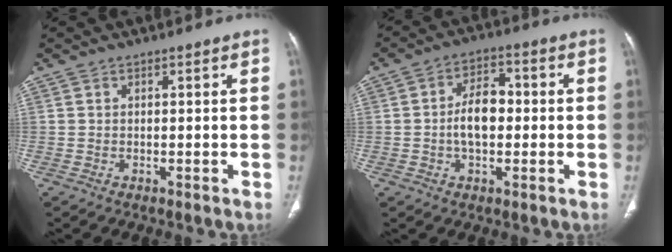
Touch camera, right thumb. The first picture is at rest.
{"total": 7.8, "force": [-0.4, 4.7, 6.2], "torque": [-0.097, 0.020, -0.013]}